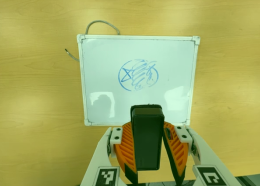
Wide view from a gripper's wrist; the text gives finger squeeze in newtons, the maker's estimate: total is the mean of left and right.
{"total": 7.9, "left": 7.0, "right": 8.8}